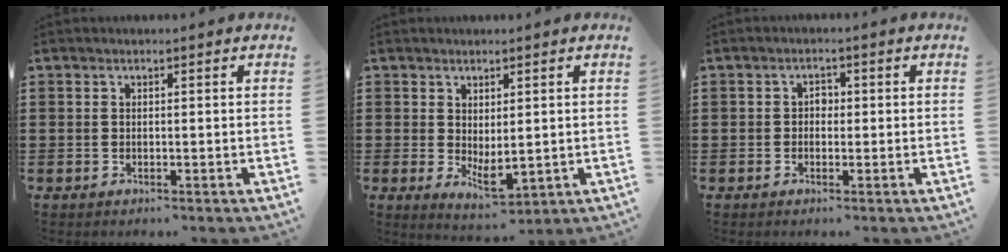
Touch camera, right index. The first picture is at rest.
{"total": 3.2, "force": [0.4, 1.7, 2.7], "torque": [-0.042, 0.003, 0.009]}
{"total": 1.5, "force": [-0.2, 1.0, 1.0], "torque": [-0.021, 0.005, -0.006]}